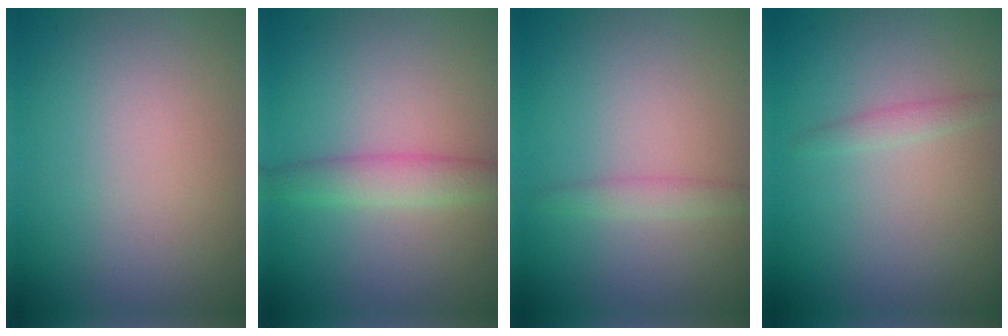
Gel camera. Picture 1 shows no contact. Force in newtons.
{"total": 2.8, "press": 2.8, "slide": 0.1}
{"total": 1.3, "press": 1.3, "slide": 0.1}
{"total": 0.9, "press": 0.9, "slide": 0.1}